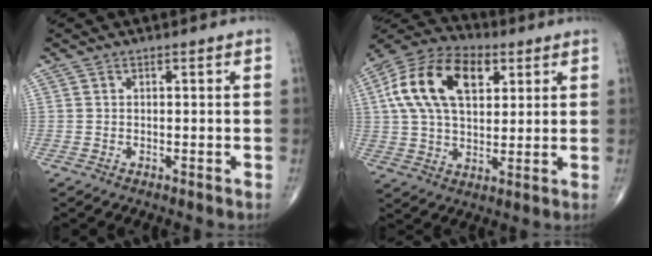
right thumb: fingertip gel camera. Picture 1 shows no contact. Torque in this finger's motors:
{"motor_torque": [1.59, 1.66, 0.83, 0.03, 0.36]}